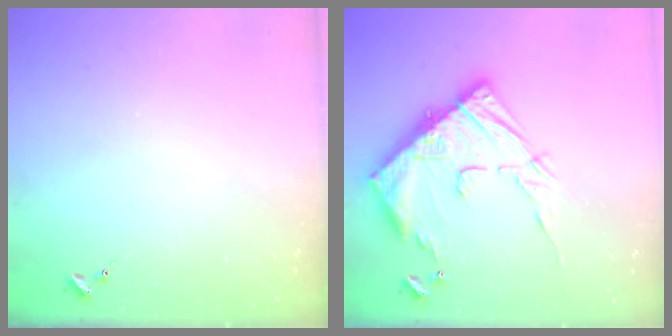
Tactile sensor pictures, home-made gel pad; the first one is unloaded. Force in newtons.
{"total": 17.0, "press": 16.9, "slide": 1.5}